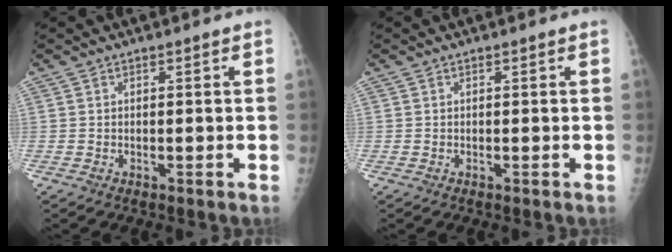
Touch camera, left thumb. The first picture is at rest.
{"total": 0.0}